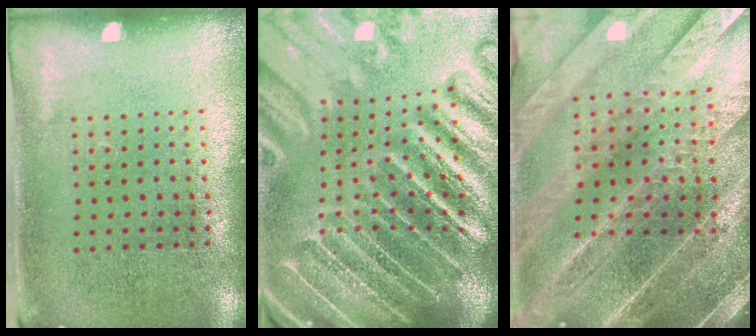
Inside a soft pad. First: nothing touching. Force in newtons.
{"total": 4.7, "press": 4.2, "slide": 2.0}
{"total": 5.4, "press": 4.6, "slide": 2.9}